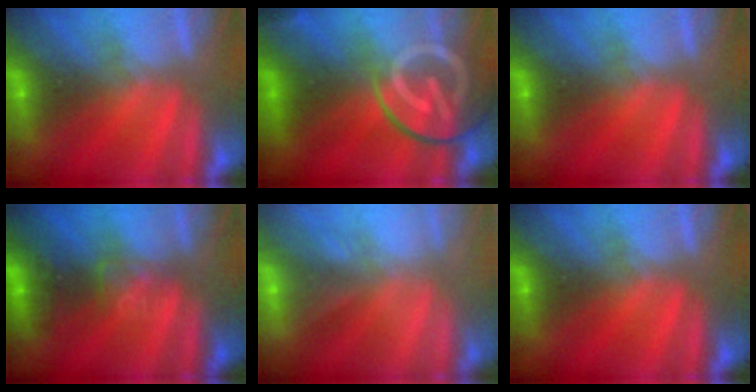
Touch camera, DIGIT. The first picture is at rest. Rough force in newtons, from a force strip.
{"total": 8.8}
{"total": 0.0}
{"total": 2.7}
{"total": 2.3}
{"total": 0.0}